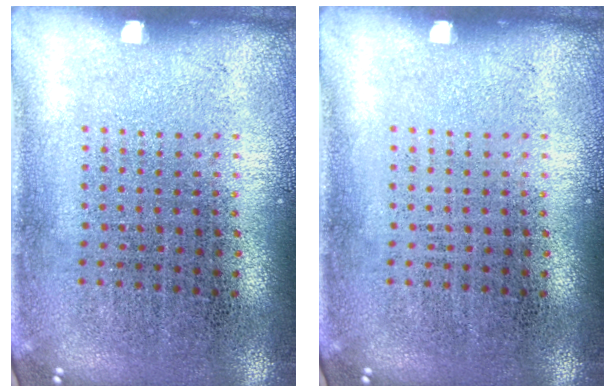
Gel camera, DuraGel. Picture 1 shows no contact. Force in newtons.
{"total": 0.0}